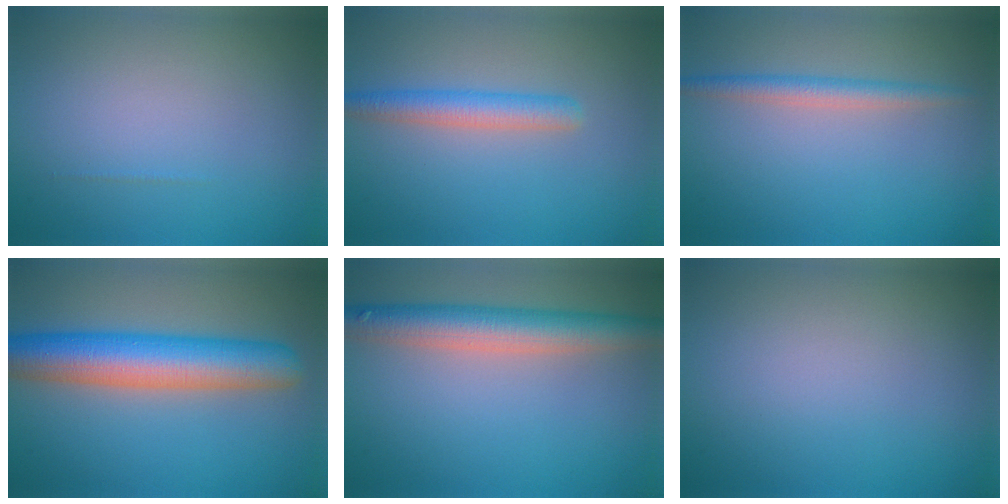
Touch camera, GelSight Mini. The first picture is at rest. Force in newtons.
{"total": 3.0, "press": 3.0, "slide": 0.1}
{"total": 2.2, "press": 2.2, "slide": 0.0}
{"total": 8.6, "press": 8.6, "slide": 0.3}
{"total": 5.9, "press": 5.9, "slide": 0.4}
{"total": 0.0}